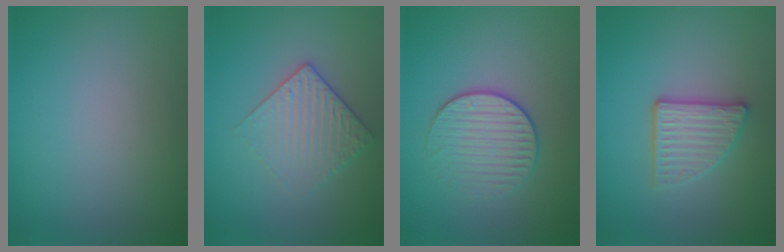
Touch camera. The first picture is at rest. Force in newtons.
{"total": 3.0, "press": 2.6, "slide": 1.4}
{"total": 3.3, "press": 2.9, "slide": 1.5}
{"total": 3.8, "press": 3.1, "slide": 2.1}